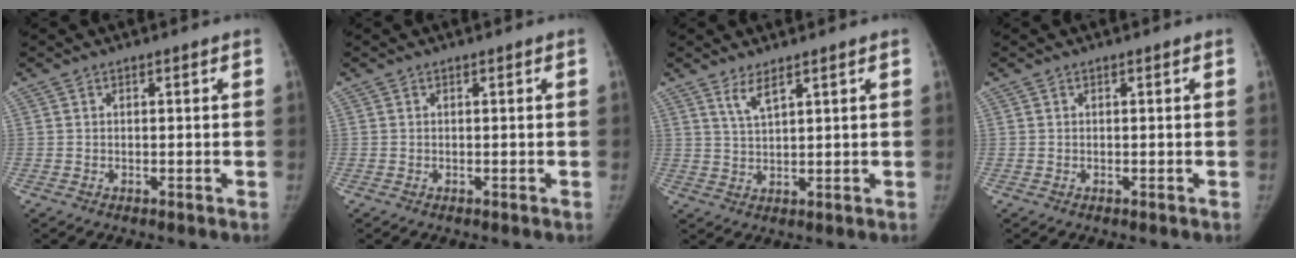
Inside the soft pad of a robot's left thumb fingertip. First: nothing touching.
{"total": 0.0}
{"total": 3.5, "force": [2.4, 0.7, 2.5], "torque": [-0.048, -0.017, 0.052]}
{"total": 0.0}